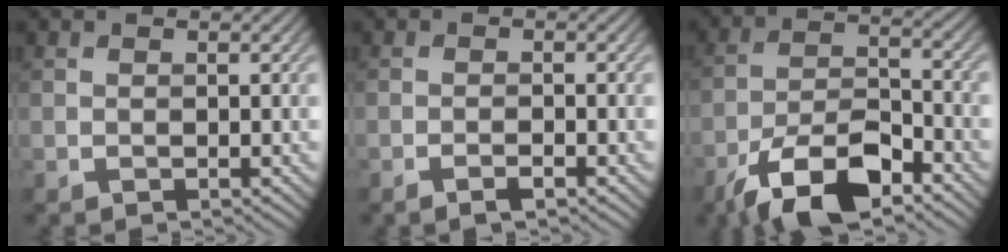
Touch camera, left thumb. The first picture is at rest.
{"total": 1.4, "force": [-1.0, 0.2, 1.0], "torque": [-0.017, 0.005, -0.020]}
{"total": 10.8, "force": [-7.4, 3.9, 6.8], "torque": [-0.121, 0.000, -0.149]}